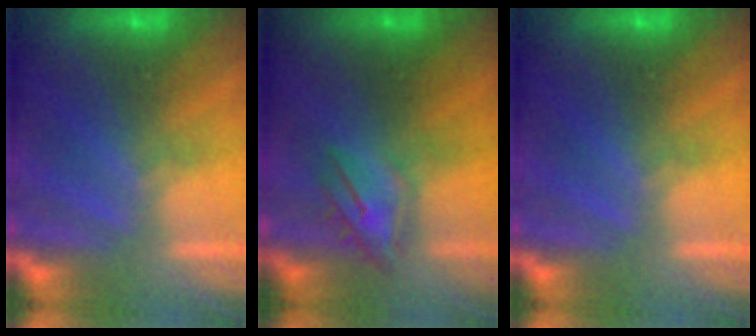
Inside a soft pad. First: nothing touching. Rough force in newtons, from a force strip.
{"total": 3.5}
{"total": 0.0}